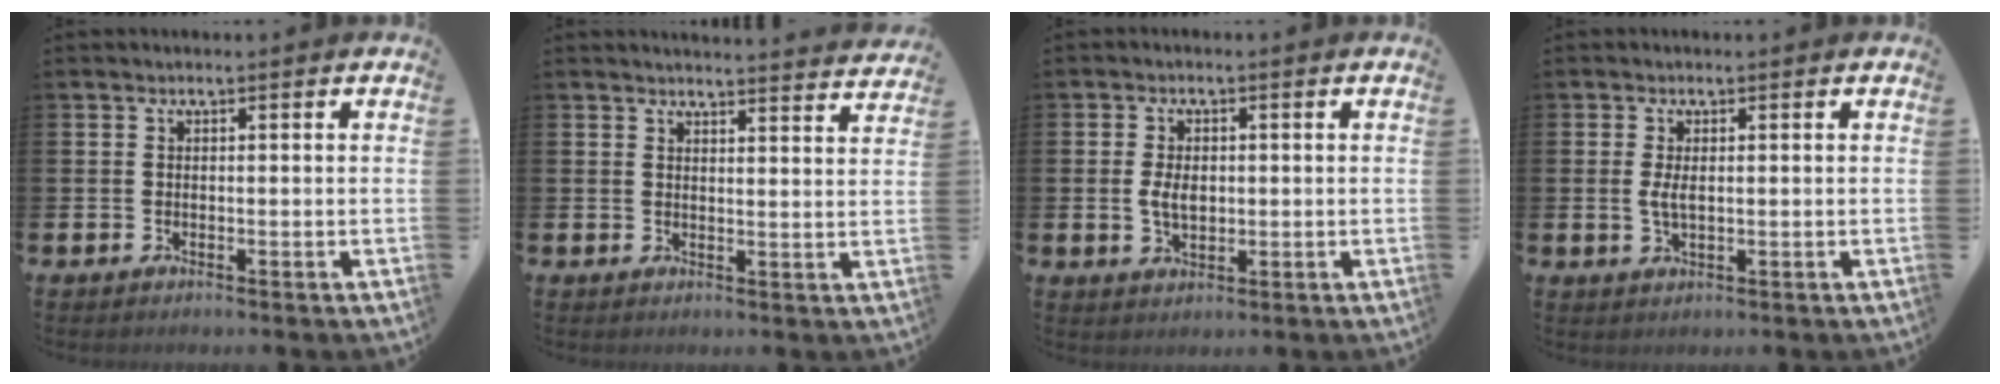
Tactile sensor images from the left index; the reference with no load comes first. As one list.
[{"total": 3.4, "force": [3.4, -0.2, -0.1], "torque": [0.010, -0.029, 0.058]}, {"total": 3.6, "force": [0.2, 2.2, 2.8], "torque": [-0.044, 0.004, -0.001]}, {"total": 2.3, "force": [0.2, 0.9, 2.1], "torque": [-0.037, 0.001, 0.002]}]